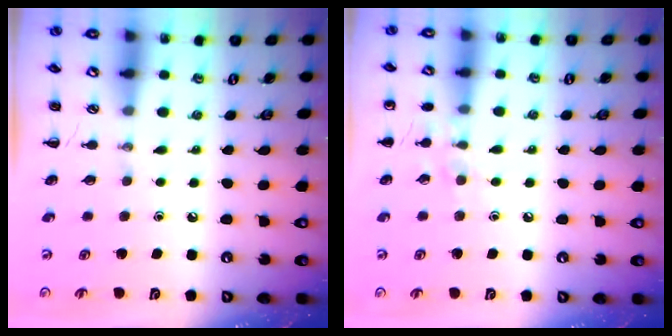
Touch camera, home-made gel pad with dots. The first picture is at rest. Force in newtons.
{"total": 7.2, "press": 6.9, "slide": 1.9}